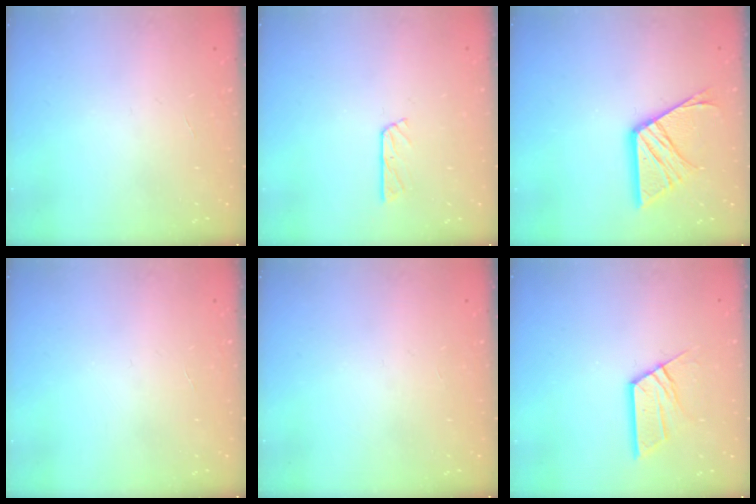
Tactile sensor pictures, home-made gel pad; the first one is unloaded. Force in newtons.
{"total": 3.4, "press": 3.4, "slide": 0.4}
{"total": 14.4, "press": 14.3, "slide": 1.5}
{"total": 0.0}
{"total": 0.0}
{"total": 10.8, "press": 10.7, "slide": 0.5}